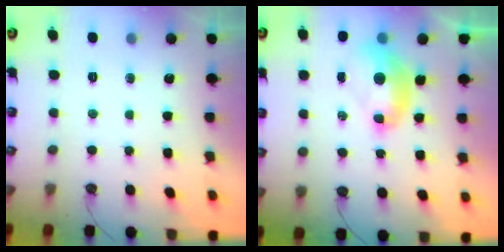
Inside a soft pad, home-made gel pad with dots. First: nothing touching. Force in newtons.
{"total": 3.0, "press": 3.0, "slide": 0.6}